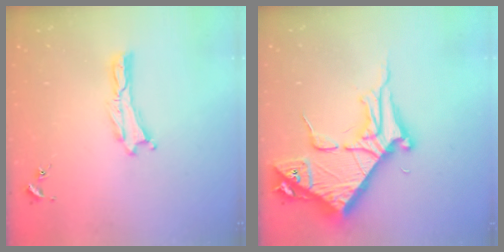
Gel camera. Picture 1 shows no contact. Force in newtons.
{"total": 9.2, "press": 9.2, "slide": 1.1}